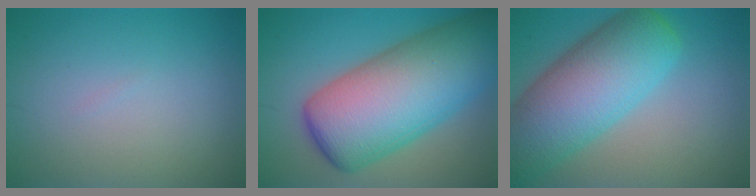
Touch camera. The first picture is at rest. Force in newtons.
{"total": 14.4, "press": 14.4, "slide": 0.2}
{"total": 10.9, "press": 10.9, "slide": 0.5}